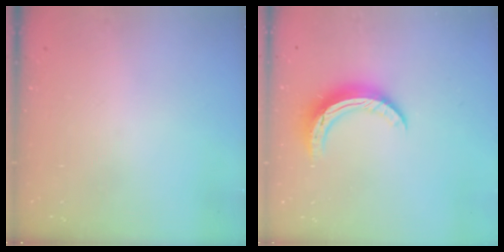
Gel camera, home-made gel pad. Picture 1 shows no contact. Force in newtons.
{"total": 10.5, "press": 10.5, "slide": 0.2}